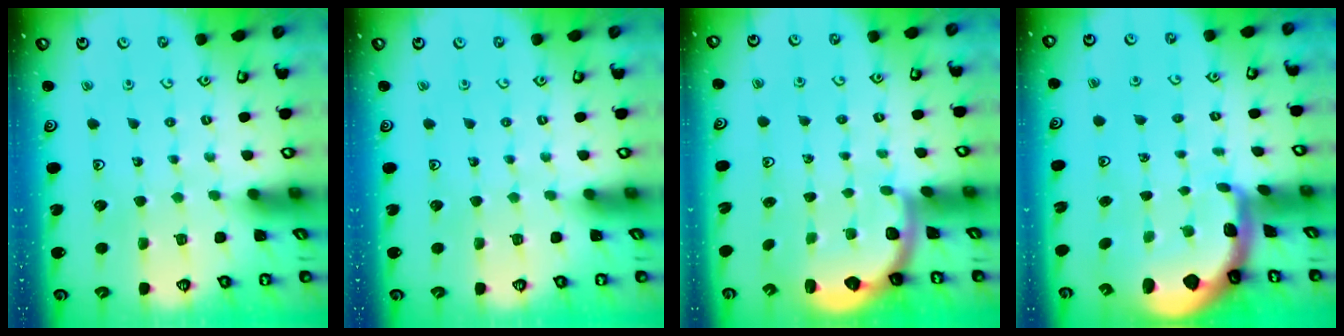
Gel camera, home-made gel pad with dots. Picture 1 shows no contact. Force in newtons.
{"total": 0.0}
{"total": 2.1, "press": 1.9, "slide": 0.8}
{"total": 1.9, "press": 1.9, "slide": 0.4}